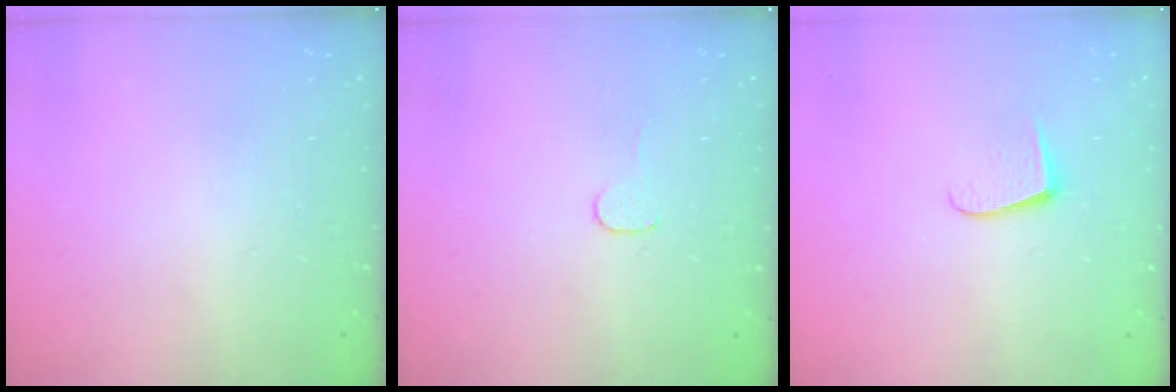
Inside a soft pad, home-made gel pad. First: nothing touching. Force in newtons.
{"total": 3.5, "press": 3.5, "slide": 0.3}
{"total": 5.9, "press": 5.8, "slide": 0.5}